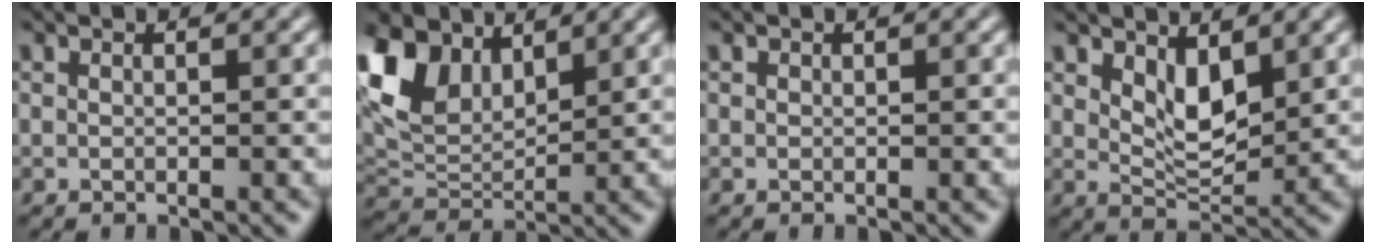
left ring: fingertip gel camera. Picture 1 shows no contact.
{"total": 8.0, "force": [3.3, 5.1, 5.1], "torque": [-0.137, 0.019, 0.071]}
{"total": 0.0}
{"total": 3.4, "force": [1.1, 1.8, 2.7], "torque": [-0.064, -0.008, 0.026]}